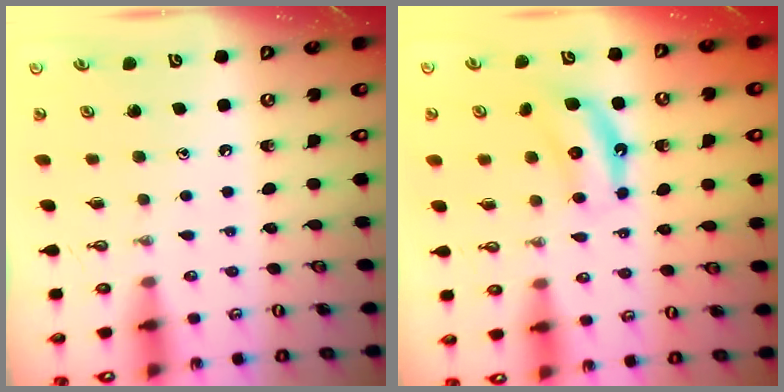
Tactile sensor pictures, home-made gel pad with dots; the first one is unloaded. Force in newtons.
{"total": 6.5, "press": 6.4, "slide": 1.0}